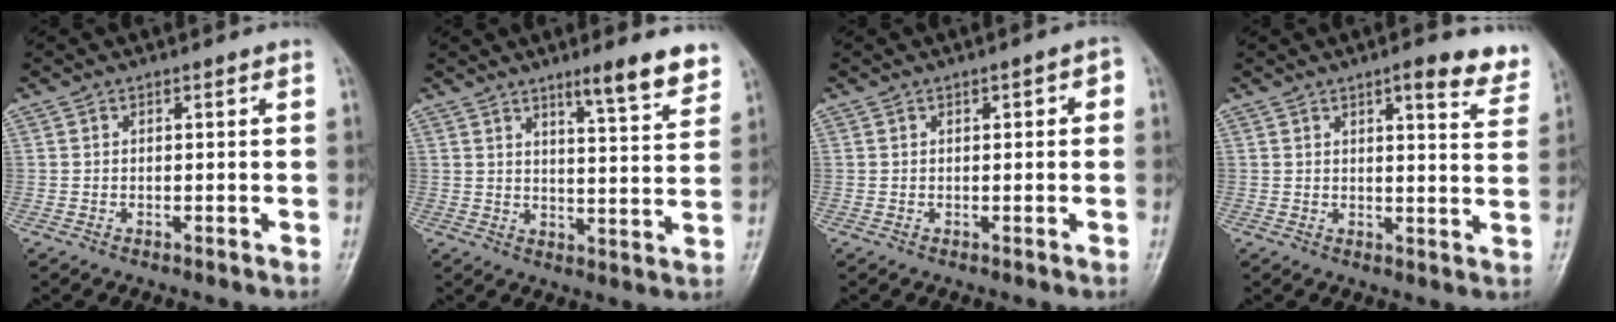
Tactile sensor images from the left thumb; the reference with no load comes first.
{"total": 9.0, "force": [6.4, 1.2, 6.2], "torque": [-0.072, -0.044, 0.092]}
{"total": 2.4, "force": [0.5, 1.1, 2.0], "torque": [-0.020, 0.006, 0.001]}
{"total": 8.8, "force": [6.5, 2.2, 5.6], "torque": [-0.042, -0.031, 0.068]}